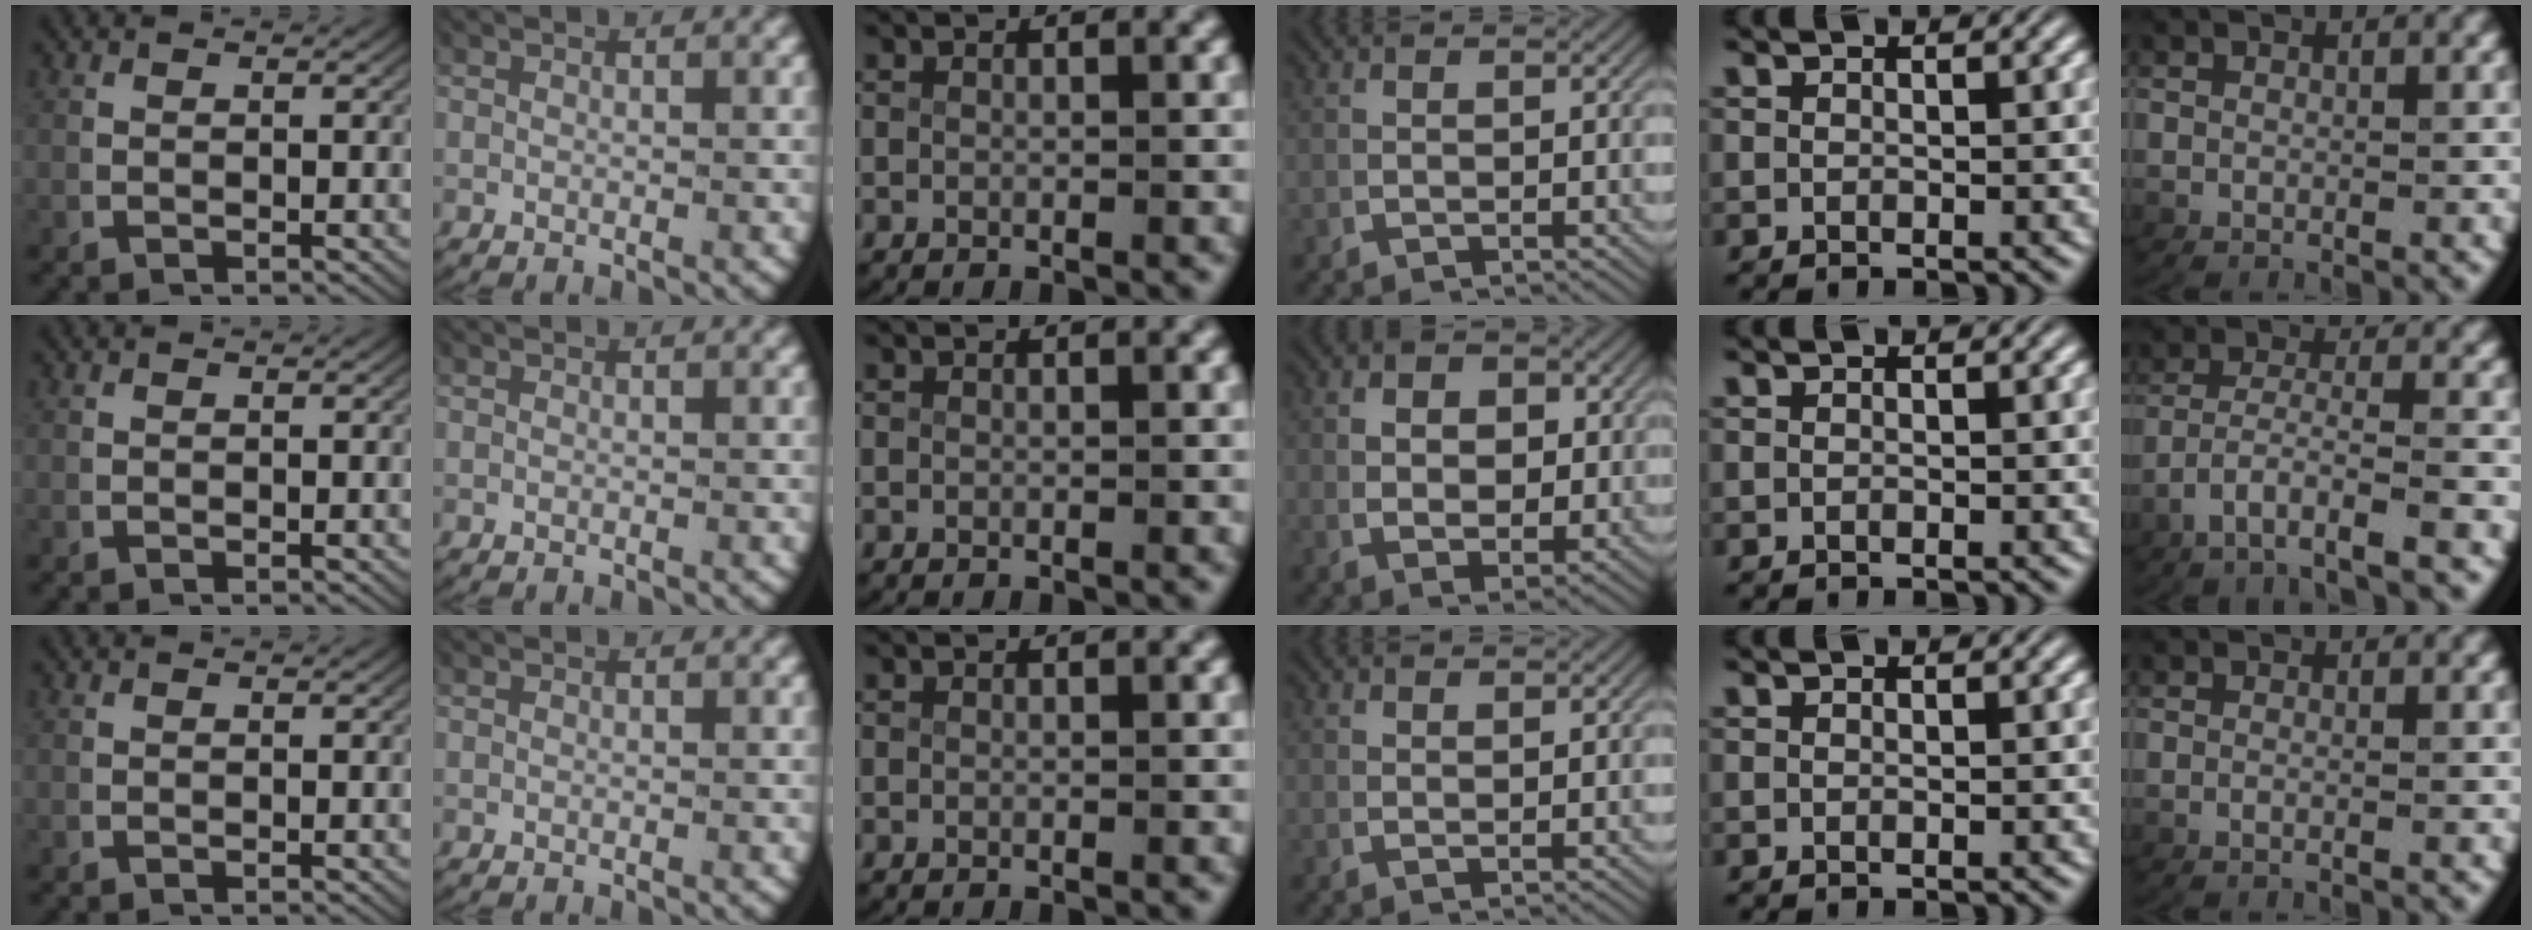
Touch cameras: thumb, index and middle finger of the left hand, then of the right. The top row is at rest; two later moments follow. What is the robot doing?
{"motion": "lift_and_place", "object": "towel"}